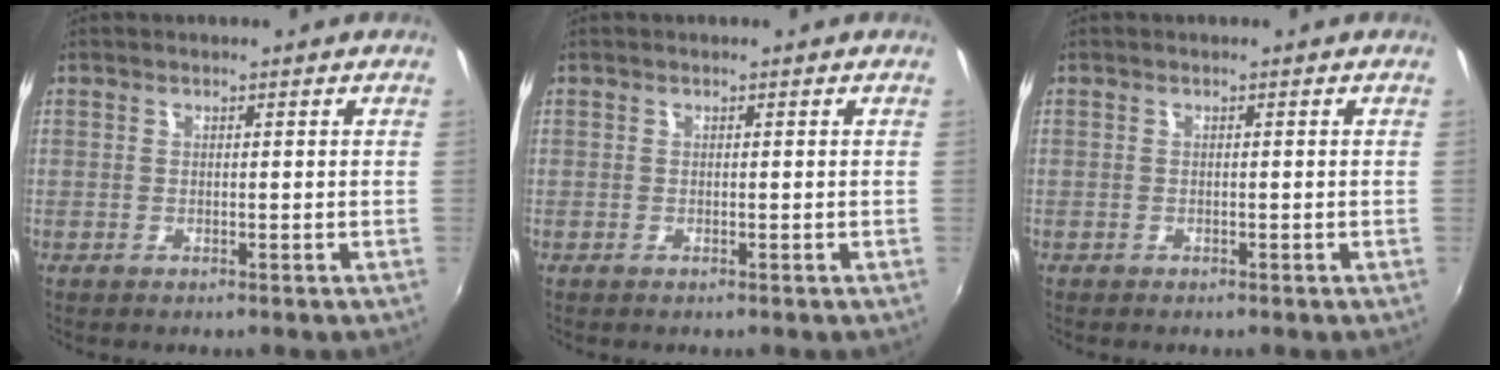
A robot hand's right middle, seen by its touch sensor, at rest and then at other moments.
{"total": 0.0}
{"total": 0.0}